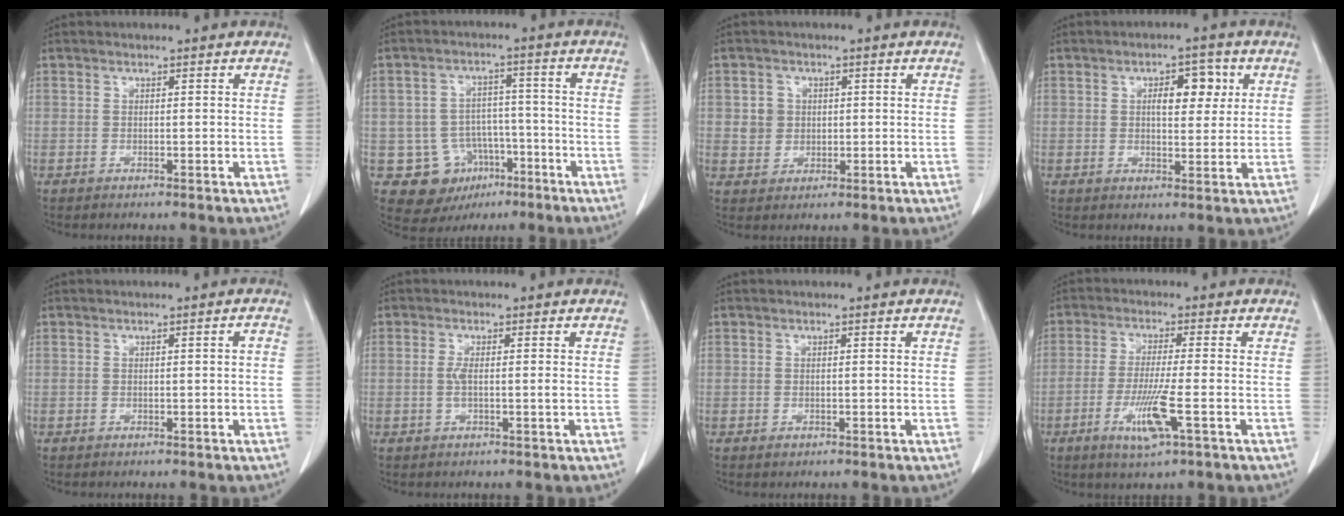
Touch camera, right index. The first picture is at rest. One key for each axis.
{"total": 9.8, "fx": -3.8, "fy": 8.6, "fz": 2.6, "tx": -0.040, "ty": 0.022, "tz": -0.042}
{"total": 3.5, "fx": 0.6, "fy": 3.4, "fz": 0.9, "tx": -0.013, "ty": 0.009, "tz": 0.016}
{"total": 5.5, "fx": 1.7, "fy": 2.5, "fz": 4.6, "tx": -0.068, "ty": 0.009, "tz": 0.026}
{"total": 0.7, "fx": -0.1, "fy": 0.1, "fz": 0.7, "tx": -0.009, "ty": 0.001, "tz": 0.001}
{"total": 2.2, "fx": -0.2, "fy": 0.1, "fz": 2.2, "tx": -0.046, "ty": -0.001, "tz": -0.003}
{"total": 0.5, "fx": -0.2, "fy": 0.5, "fz": 0.2, "tx": -0.003, "ty": 0.002, "tz": -0.001}
{"total": 7.4, "fx": -2.8, "fy": 0.0, "fz": 6.8, "tx": -0.135, "ty": -0.018, "tz": -0.052}